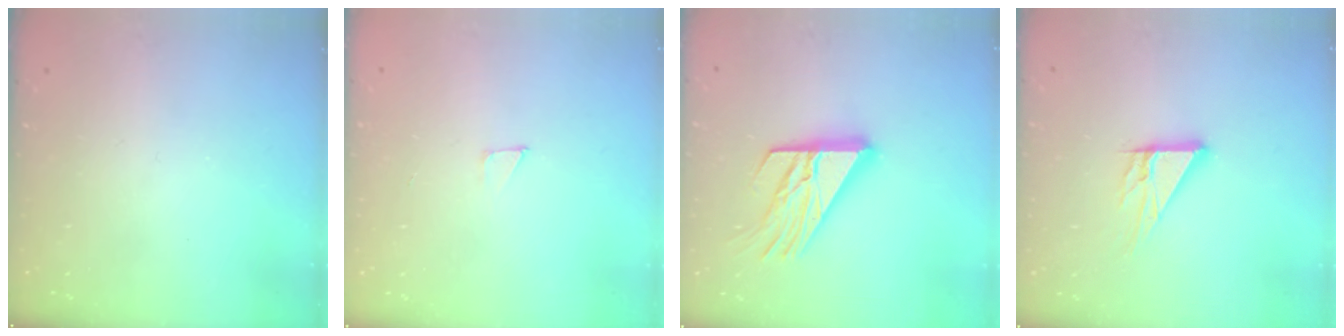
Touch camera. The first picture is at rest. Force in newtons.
{"total": 3.2, "press": 3.2, "slide": 0.3}
{"total": 17.2, "press": 17.1, "slide": 1.8}
{"total": 9.0, "press": 9.0, "slide": 0.7}